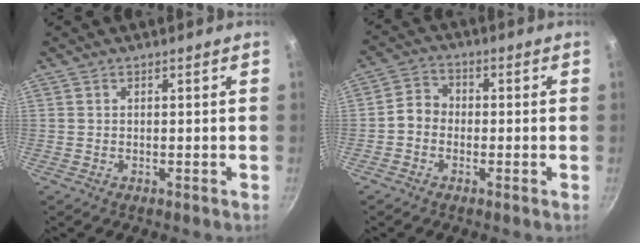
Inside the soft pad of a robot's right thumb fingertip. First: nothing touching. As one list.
[{"total": 4.2, "force": [-1.1, 3.5, 2.0], "torque": [-0.018, 0.019, -0.034]}]